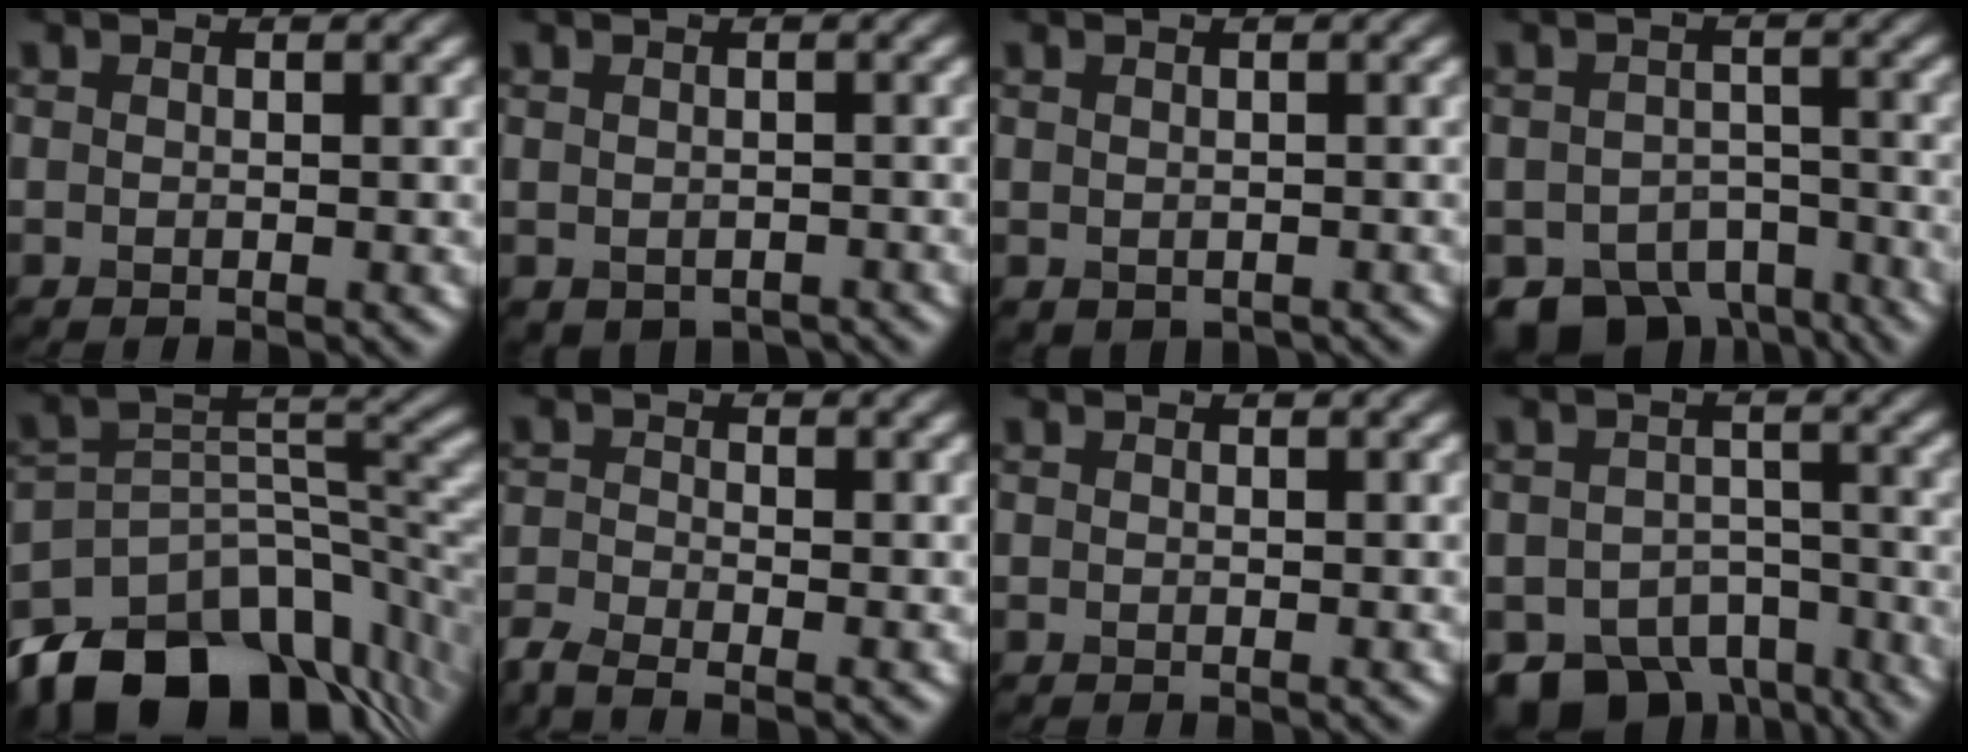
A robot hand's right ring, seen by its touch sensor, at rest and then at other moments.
{"total": 1.9, "force": [-1.3, 1.1, 0.8], "torque": [-0.010, -0.011, -0.018]}
{"total": 1.0, "force": [-0.5, 0.7, 0.5], "torque": [-0.008, -0.010, -0.004]}
{"total": 8.3, "force": [-6.2, 4.2, 3.5], "torque": [-0.047, -0.017, -0.097]}
{"total": 13.9, "force": [-9.0, 7.7, 7.3], "torque": [-0.131, 0.005, -0.161]}
{"total": 3.1, "force": [-2.7, 0.7, 1.5], "torque": [-0.032, -0.010, -0.066]}
{"total": 0.0}
{"total": 9.2, "force": [-6.9, 4.7, 4.0], "torque": [-0.051, -0.019, -0.104]}